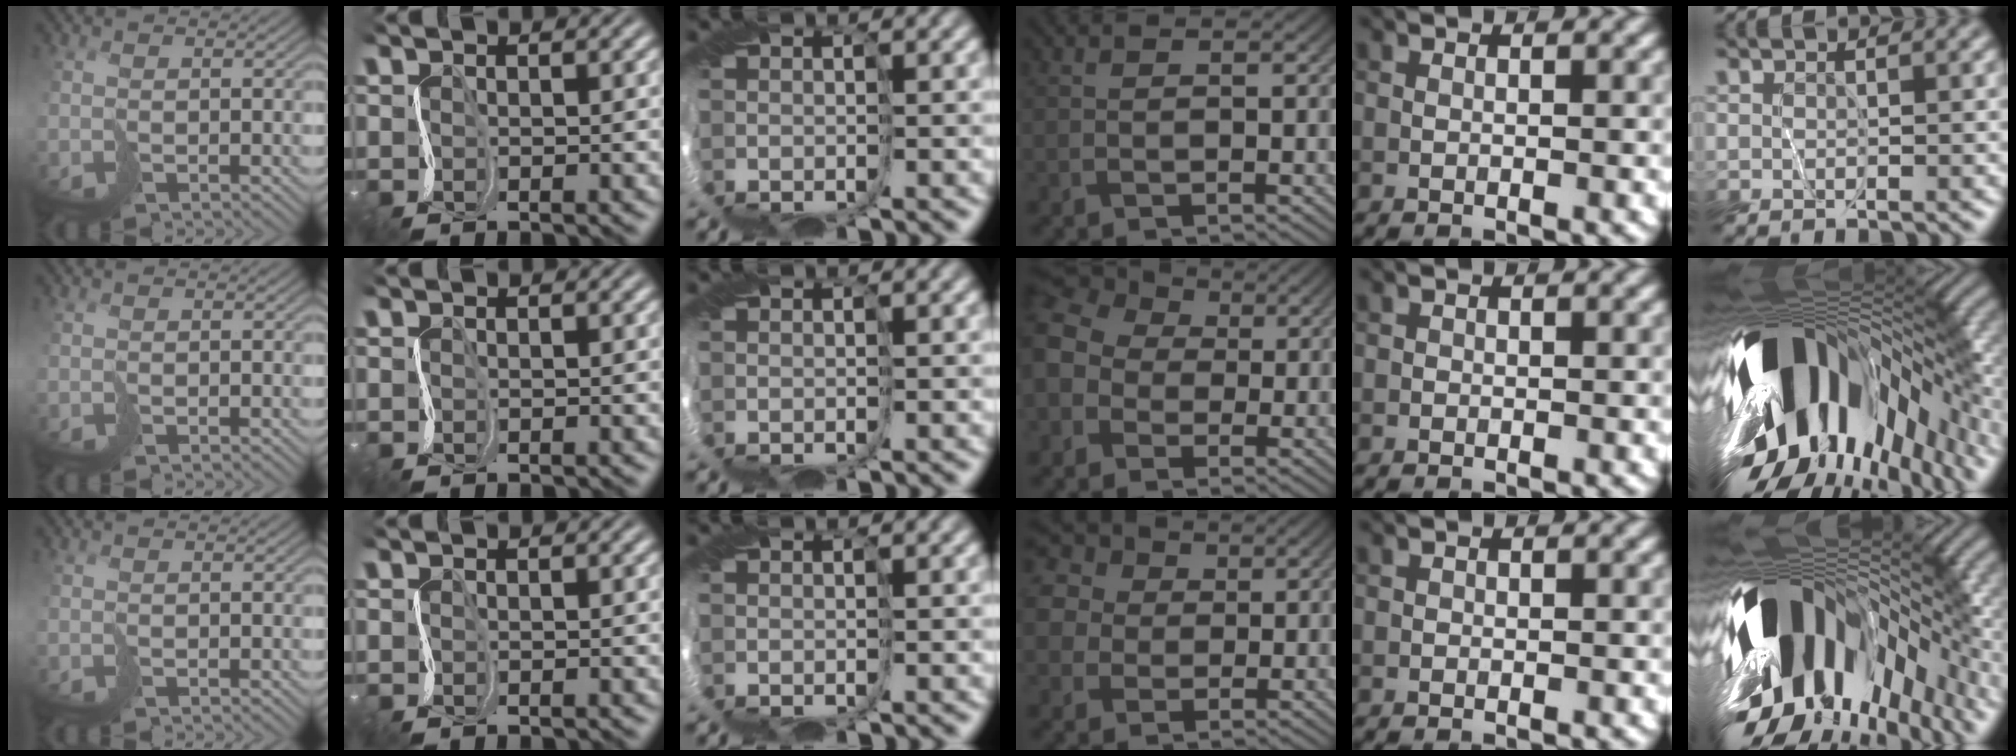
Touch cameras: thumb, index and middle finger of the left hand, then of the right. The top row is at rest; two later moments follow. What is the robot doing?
{"motion": "cut", "object": "bubble wrap"}